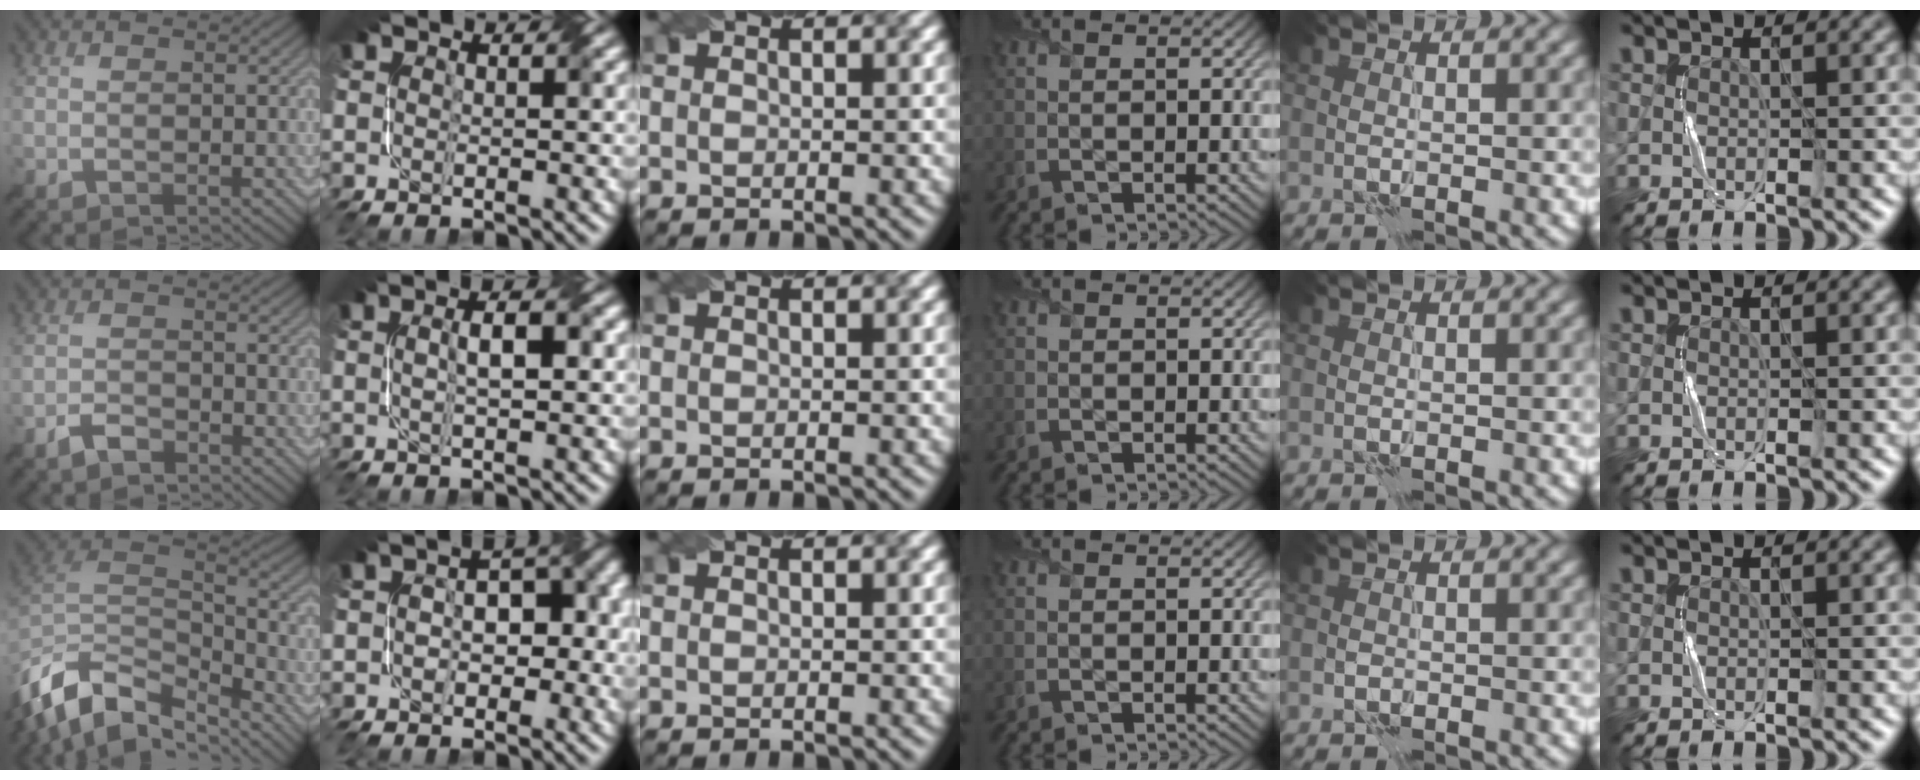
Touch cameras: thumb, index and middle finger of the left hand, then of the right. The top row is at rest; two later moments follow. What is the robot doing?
{"motion": "twist", "object": "screw"}